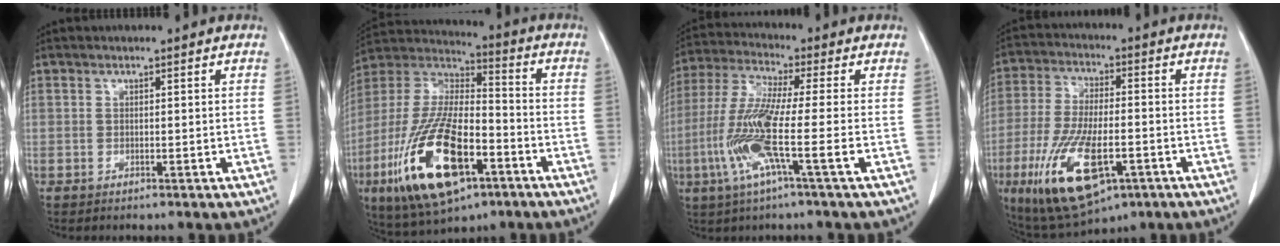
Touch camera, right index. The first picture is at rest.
{"total": 21.5, "force": [-9.0, 8.0, 17.9], "torque": [-0.389, -0.023, -0.157]}
{"total": 11.7, "force": [-3.2, -0.2, 11.2], "torque": [-0.240, -0.013, -0.072]}
{"total": 16.2, "force": [-6.7, 6.0, 13.5], "torque": [-0.271, -0.019, -0.105]}